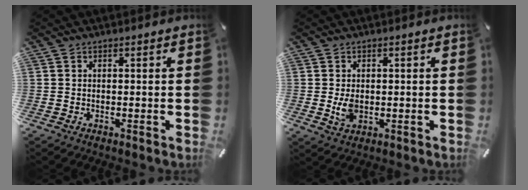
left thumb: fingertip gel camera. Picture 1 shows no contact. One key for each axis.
{"total": 3.7, "fx": -0.2, "fy": 2.5, "fz": 2.6, "tx": -0.060, "ty": -0.008, "tz": -0.009}